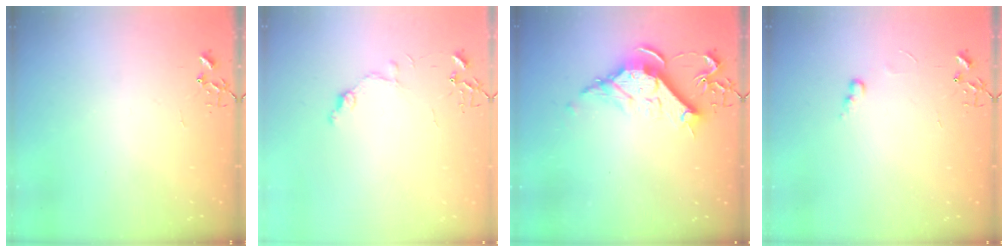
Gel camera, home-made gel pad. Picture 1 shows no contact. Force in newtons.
{"total": 7.9, "press": 7.9, "slide": 0.7}
{"total": 10.8, "press": 10.8, "slide": 0.3}
{"total": 5.6, "press": 5.6, "slide": 0.7}